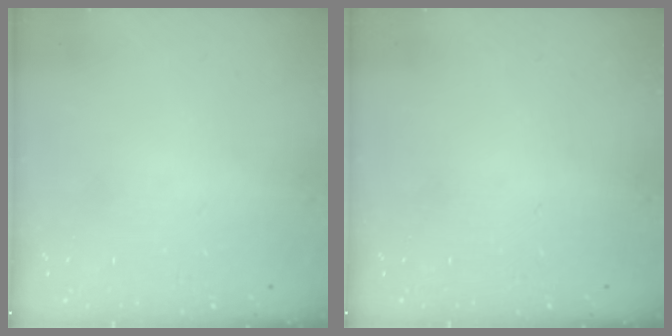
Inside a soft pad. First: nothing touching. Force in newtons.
{"total": 0.0}